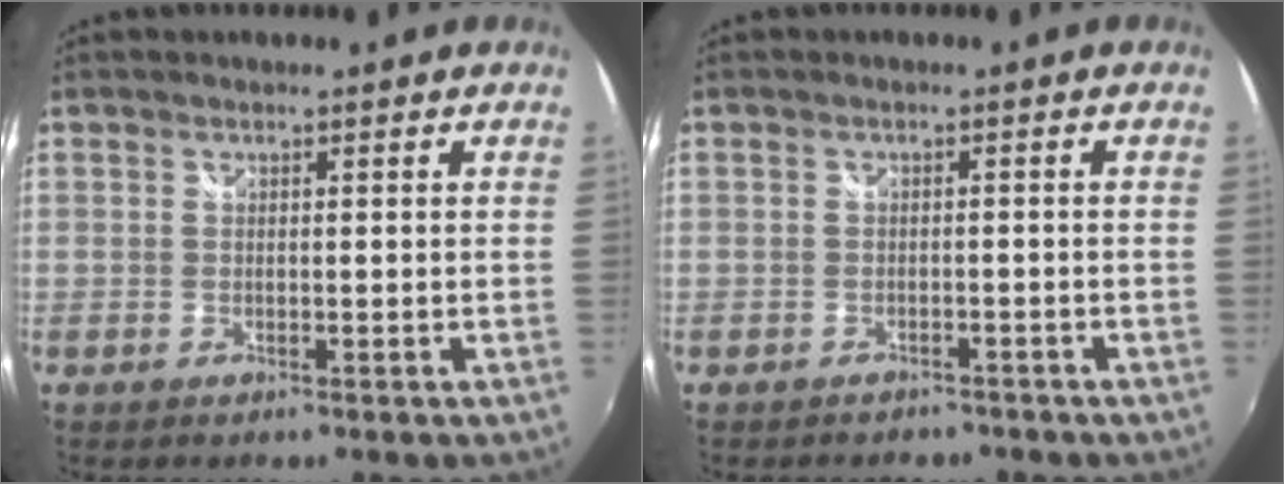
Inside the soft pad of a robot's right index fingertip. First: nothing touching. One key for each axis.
{"total": 4.0, "fx": -3.5, "fy": 1.7, "fz": 1.1, "tx": -0.024, "ty": -0.009, "tz": -0.044}